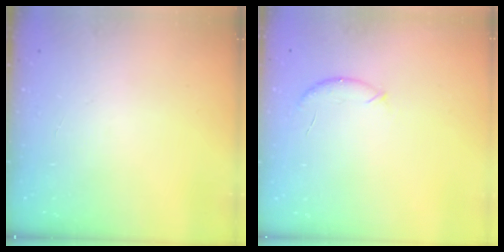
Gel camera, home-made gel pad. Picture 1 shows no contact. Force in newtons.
{"total": 6.5, "press": 6.5, "slide": 1.0}